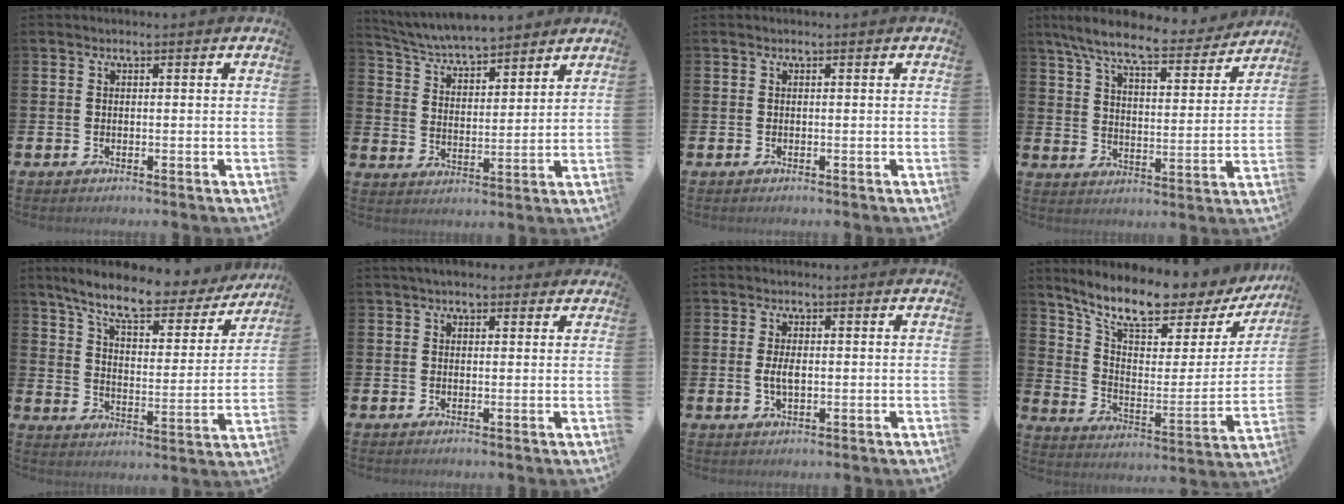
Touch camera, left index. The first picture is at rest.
{"total": 5.8, "force": [5.6, 0.7, 1.0], "torque": [-0.047, -0.038, 0.098]}
{"total": 0.0}
{"total": 9.2, "force": [8.2, 1.3, 3.9], "torque": [-0.099, -0.047, 0.141]}
{"total": 8.9, "force": [7.6, 2.1, 4.1], "torque": [-0.104, -0.044, 0.125]}
{"total": 2.6, "force": [2.2, 1.2, 0.7], "torque": [-0.005, -0.004, 0.037]}
{"total": 2.7, "force": [-0.1, 1.3, 2.4], "torque": [-0.043, 0.002, -0.004]}
{"total": 10.2, "force": [8.6, 2.5, 4.7], "torque": [-0.122, -0.057, 0.147]}